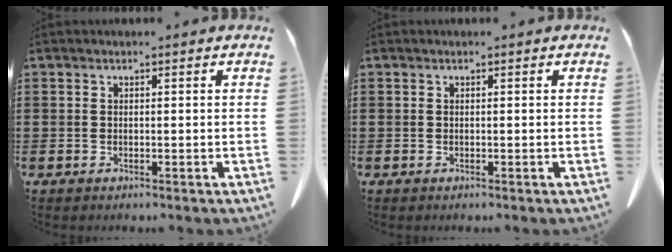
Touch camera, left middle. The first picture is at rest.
{"total": 0.0}